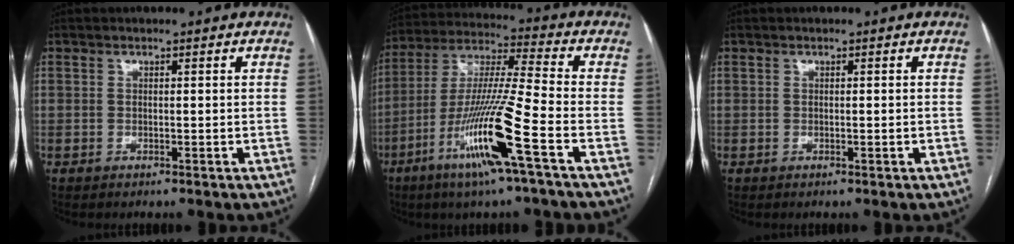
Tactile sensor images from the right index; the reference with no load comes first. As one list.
[{"total": 15.7, "force": [-6.9, -0.9, 14.1], "torque": [-0.283, -0.017, -0.132]}, {"total": 0.0}]